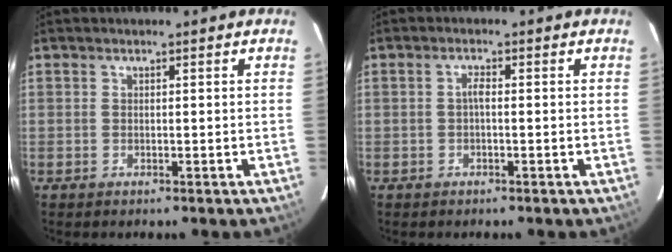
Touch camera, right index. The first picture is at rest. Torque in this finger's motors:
{"motor_torque": [0.25, -0.01, 0.19, 0.05]}